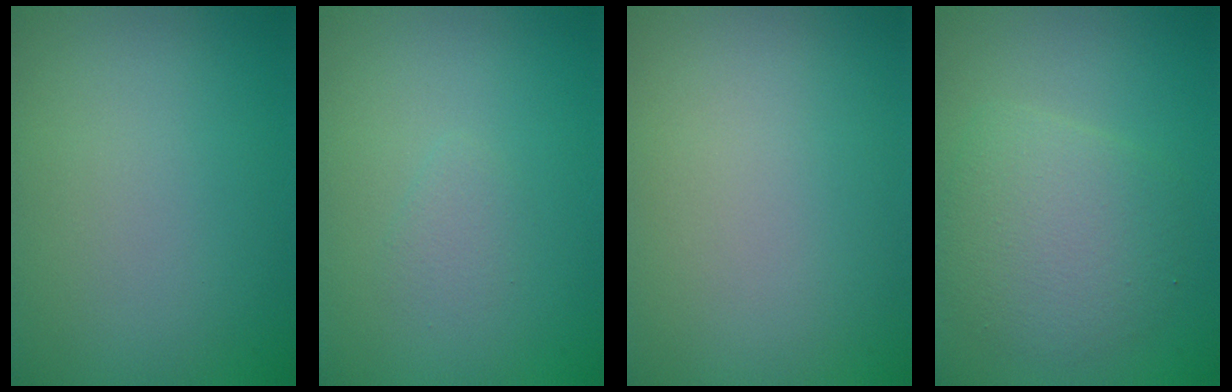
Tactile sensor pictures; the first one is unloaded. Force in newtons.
{"total": 0.9, "press": 0.9, "slide": 0.1}
{"total": 0.0}
{"total": 4.1, "press": 4.1, "slide": 0.0}